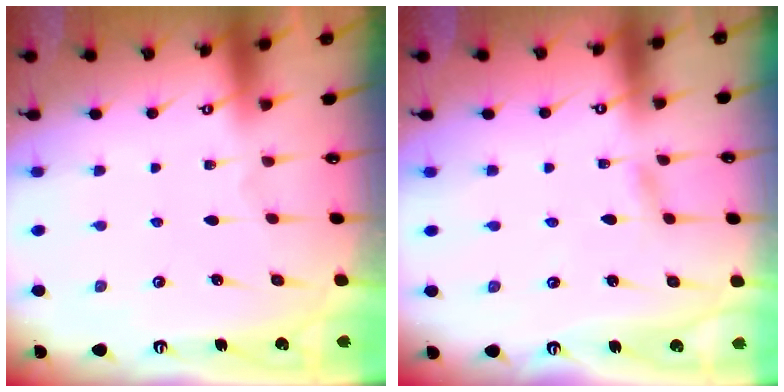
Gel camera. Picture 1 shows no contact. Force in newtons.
{"total": 1.1, "press": 1.1, "slide": 0.1}